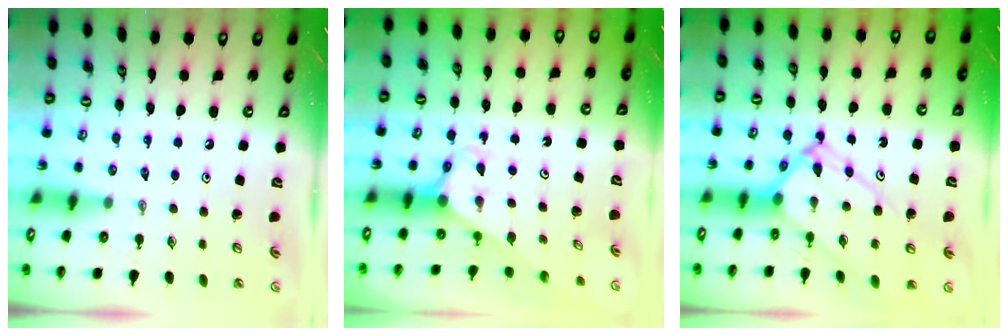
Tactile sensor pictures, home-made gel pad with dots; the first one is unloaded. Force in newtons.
{"total": 2.6, "press": 2.6, "slide": 0.2}
{"total": 12.3, "press": 12.2, "slide": 1.2}